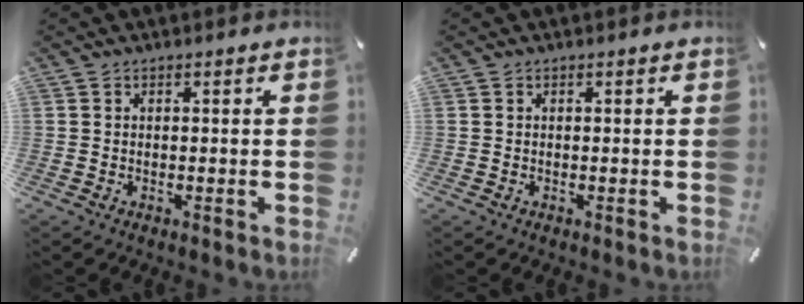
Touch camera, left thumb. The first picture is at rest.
{"total": 0.0}